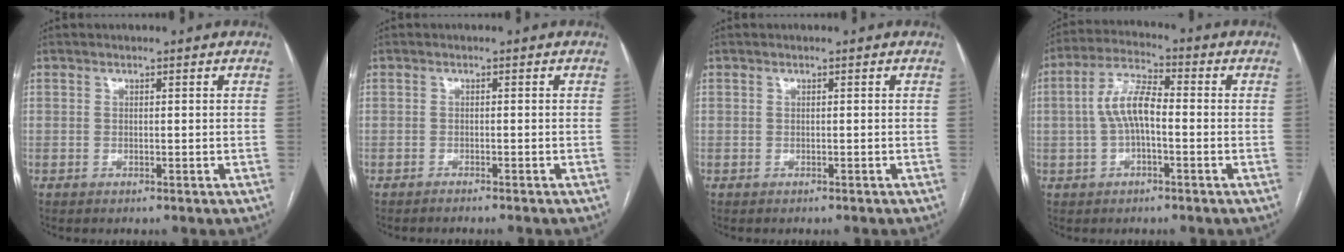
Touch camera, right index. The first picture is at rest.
{"total": 3.4, "force": [-3.1, -0.2, 1.3], "torque": [-0.015, -0.002, -0.042]}
{"total": 0.6, "force": [-0.5, 0.3, 0.0], "torque": [-0.006, 0.003, -0.012]}
{"total": 8.2, "force": [-0.6, 3.2, 7.5], "torque": [-0.159, 0.026, -0.015]}